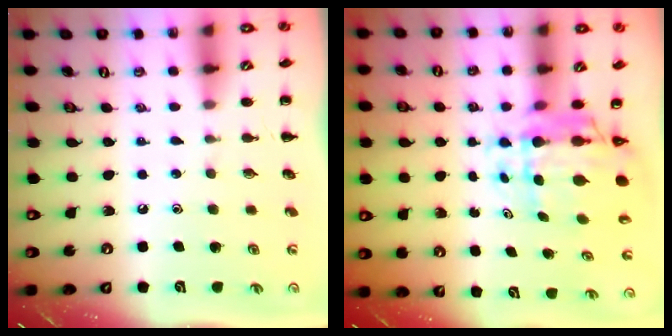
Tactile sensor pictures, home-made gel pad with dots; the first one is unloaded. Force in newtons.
{"total": 7.5, "press": 6.9, "slide": 2.9}